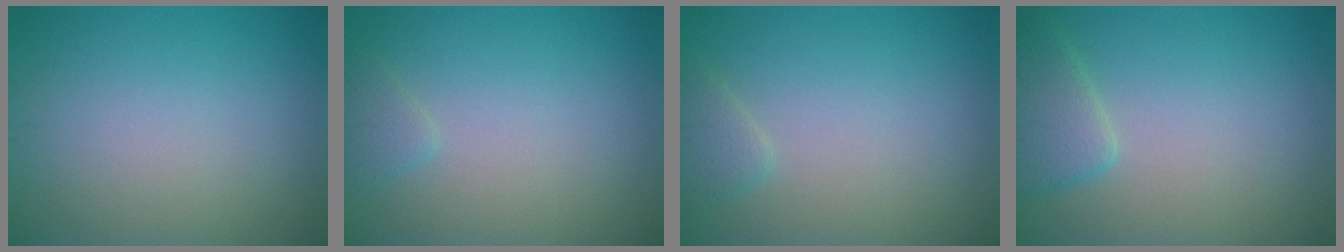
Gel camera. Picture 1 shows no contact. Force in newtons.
{"total": 1.1, "press": 1.1, "slide": 0.1}
{"total": 1.6, "press": 1.6, "slide": 0.1}
{"total": 3.0, "press": 3.0, "slide": 0.3}